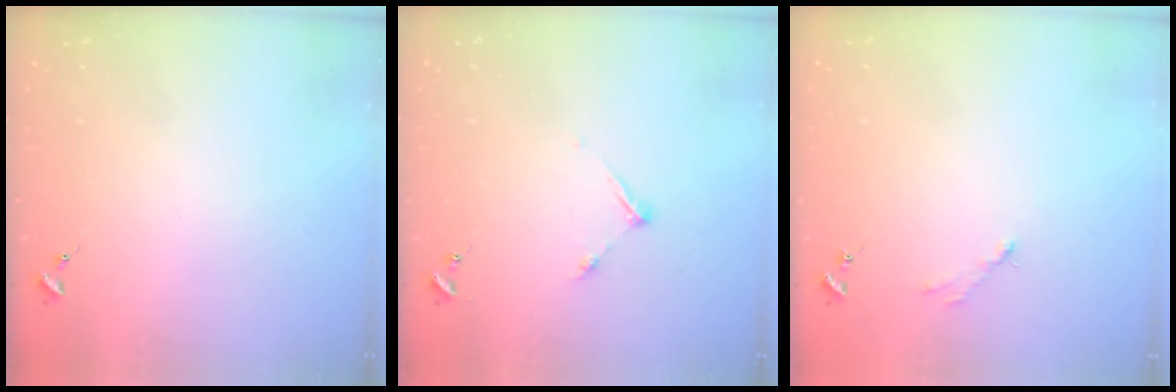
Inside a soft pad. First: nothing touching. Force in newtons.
{"total": 5.6, "press": 5.6, "slide": 0.6}
{"total": 2.8, "press": 2.8, "slide": 0.4}